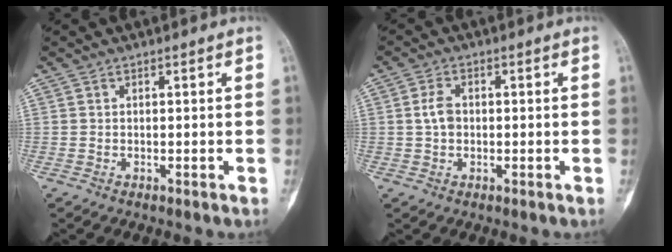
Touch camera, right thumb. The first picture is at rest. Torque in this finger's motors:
{"motor_torque": [0.29, 0.69, 0.27, -0.44, -0.06]}